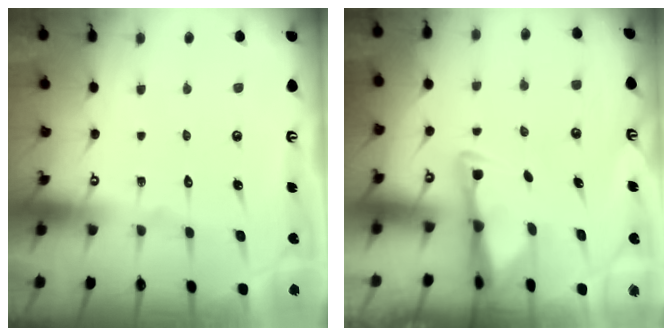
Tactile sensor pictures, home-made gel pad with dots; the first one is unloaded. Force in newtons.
{"total": 3.0, "press": 2.9, "slide": 0.5}